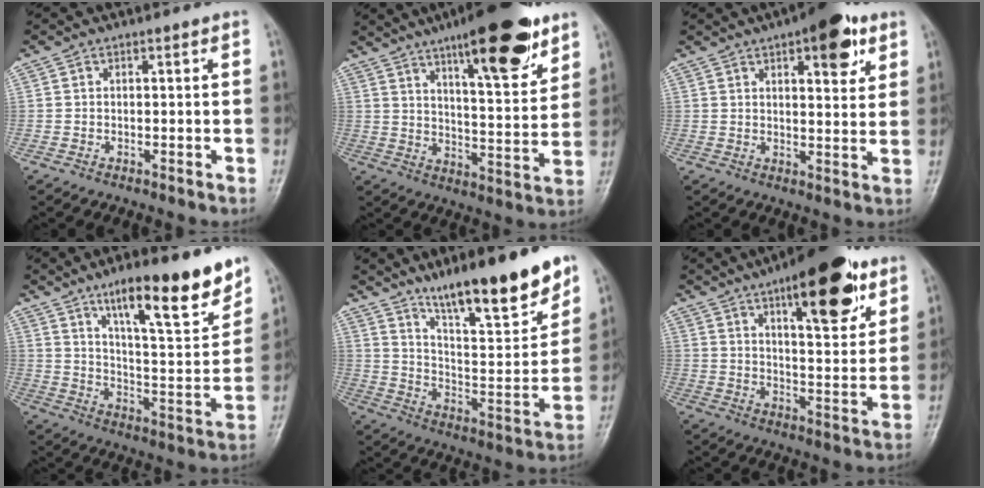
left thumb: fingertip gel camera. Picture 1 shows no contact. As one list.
[{"total": 18.8, "force": [11.7, 4.8, 13.9], "torque": [-0.174, -0.058, 0.180]}, {"total": 10.7, "force": [5.6, 4.2, 8.2], "torque": [-0.083, -0.019, 0.071]}, {"total": 17.7, "force": [11.7, 3.8, 12.7], "torque": [-0.162, -0.070, 0.192]}, {"total": 18.8, "force": [13.4, 3.8, 12.6], "torque": [-0.162, -0.082, 0.225]}, {"total": 18.5, "force": [10.4, 6.2, 13.9], "torque": [-0.165, -0.043, 0.153]}]